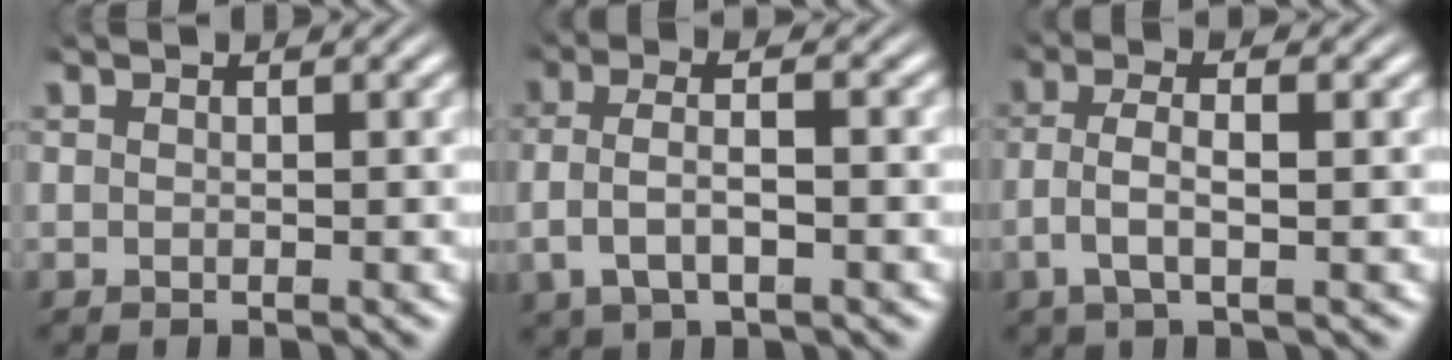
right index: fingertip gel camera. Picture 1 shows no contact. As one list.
[{"total": 4.0, "force": [-0.6, 2.2, 3.3], "torque": [-0.076, -0.002, -0.007]}, {"total": 3.4, "force": [-0.4, 1.3, 3.1], "torque": [-0.072, -0.001, -0.005]}]